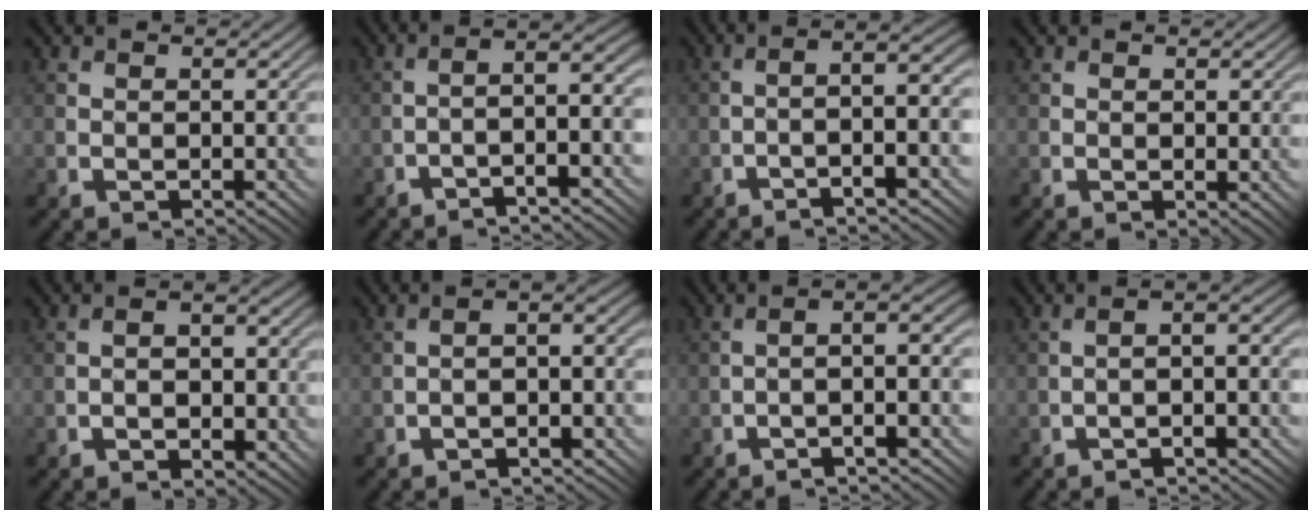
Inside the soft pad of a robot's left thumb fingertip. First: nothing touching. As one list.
[{"total": 6.8, "force": [-2.6, 0.9, 6.2], "torque": [-0.087, 0.027, -0.050]}, {"total": 8.2, "force": [-2.2, 1.0, 7.9], "torque": [-0.111, 0.030, -0.040]}, {"total": 1.5, "force": [0.0, 0.5, 1.4], "torque": [-0.018, -0.004, 0.007]}, {"total": 4.5, "force": [-1.4, 2.4, 3.6], "torque": [-0.051, 0.000, -0.017]}, {"total": 4.4, "force": [-1.7, 1.7, 3.7], "torque": [-0.057, 0.009, -0.031]}, {"total": 6.6, "force": [-2.2, 0.9, 6.2], "torque": [-0.086, 0.024, -0.041]}, {"total": 4.4, "force": [-1.6, 0.8, 4.1], "torque": [-0.062, 0.013, -0.032]}]